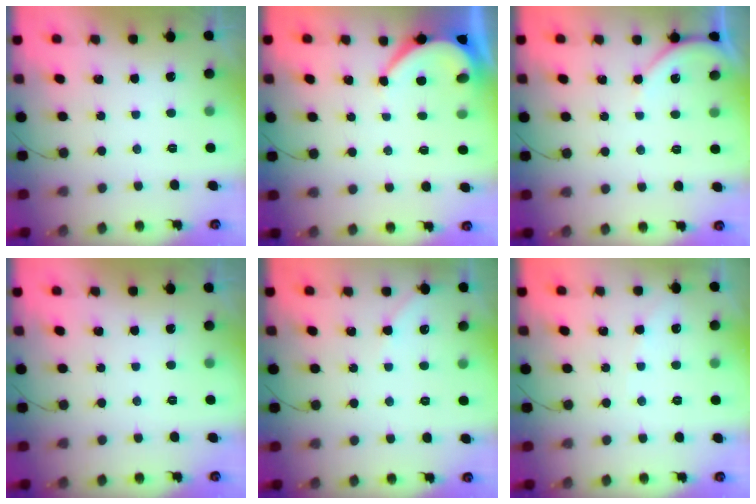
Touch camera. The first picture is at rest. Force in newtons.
{"total": 6.3, "press": 6.3, "slide": 0.2}
{"total": 5.1, "press": 5.0, "slide": 0.8}
{"total": 0.0}
{"total": 2.9, "press": 2.8, "slide": 0.4}
{"total": 2.7, "press": 2.7, "slide": 0.4}